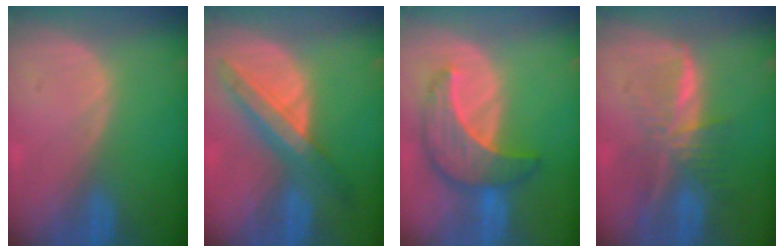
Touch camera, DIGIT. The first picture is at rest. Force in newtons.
{"total": 7.6, "press": 7.0, "slide": 2.8}
{"total": 8.5, "press": 8.4, "slide": 0.5}
{"total": 7.8, "press": 6.5, "slide": 4.3}